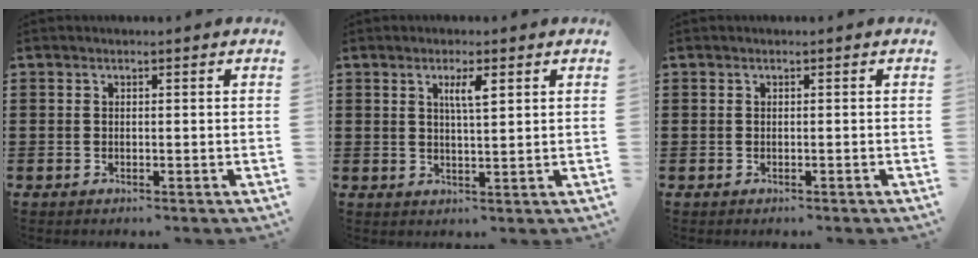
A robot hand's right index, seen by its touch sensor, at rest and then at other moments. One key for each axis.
{"total": 3.2, "fx": 1.3, "fy": 0.5, "fz": 2.8, "tx": -0.059, "ty": 0.004, "tz": 0.019}
{"total": 0.0}